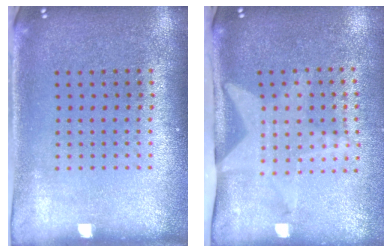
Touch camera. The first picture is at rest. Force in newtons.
{"total": 2.1, "press": 1.5, "slide": 1.4}